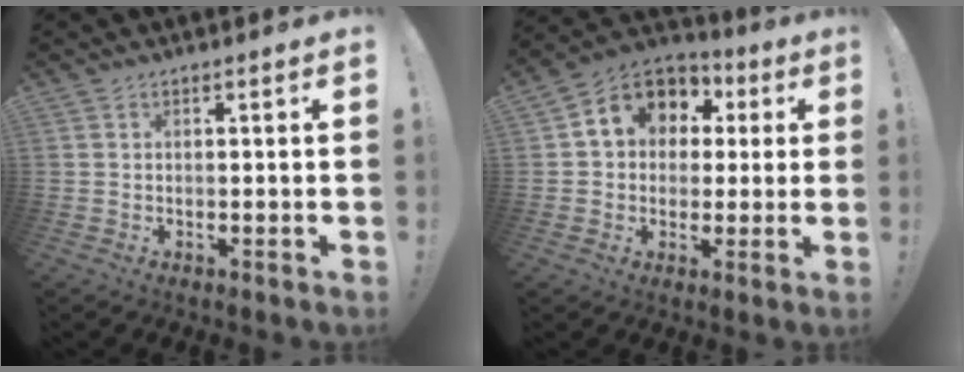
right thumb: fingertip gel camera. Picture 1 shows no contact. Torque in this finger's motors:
{"motor_torque": [1.48, 2.14, 1.15, -0.15, 0.06]}